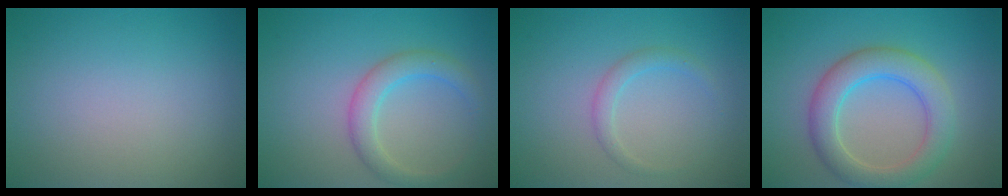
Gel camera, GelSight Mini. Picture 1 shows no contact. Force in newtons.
{"total": 3.0, "press": 3.0, "slide": 0.1}
{"total": 1.5, "press": 1.5, "slide": 0.1}
{"total": 5.2, "press": 5.2, "slide": 0.3}